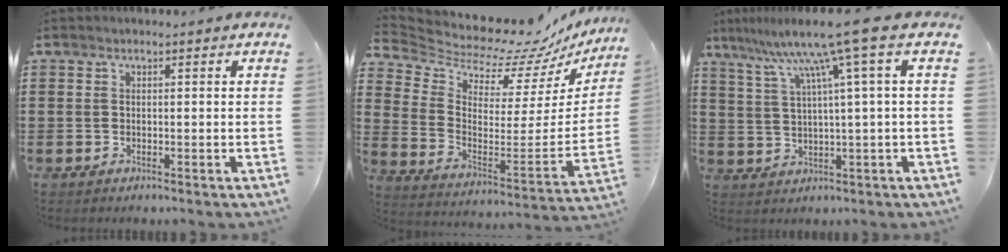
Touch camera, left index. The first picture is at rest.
{"total": 7.2, "force": [6.9, 1.4, 1.6], "torque": [-0.060, -0.076, 0.106]}
{"total": 9.8, "force": [5.2, -1.5, 8.2], "torque": [-0.172, -0.025, 0.079]}